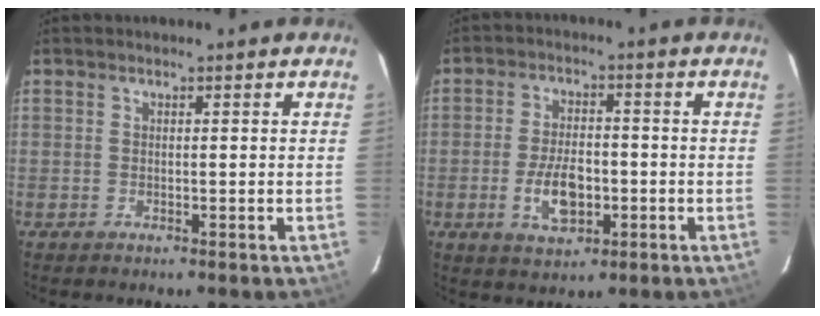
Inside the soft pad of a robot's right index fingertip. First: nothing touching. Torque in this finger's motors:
{"motor_torque": [1.41, -0.11, 0.62, 0.06]}